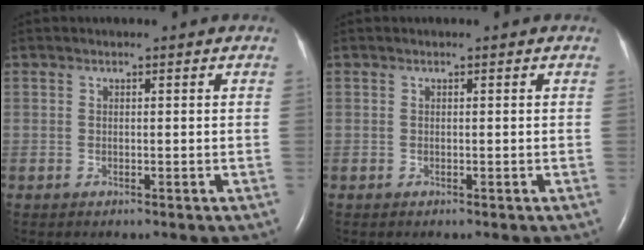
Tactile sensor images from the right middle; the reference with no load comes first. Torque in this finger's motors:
{"motor_torque": [0.07, -0.02, 0.02, 0.01]}